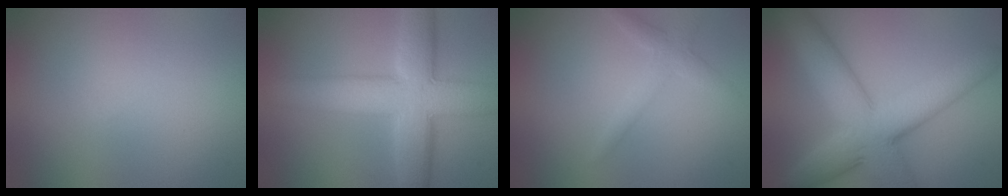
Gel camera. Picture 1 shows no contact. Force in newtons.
{"total": 9.4, "press": 9.4, "slide": 0.3}
{"total": 2.2, "press": 2.2, "slide": 0.1}
{"total": 9.5, "press": 9.5, "slide": 0.1}